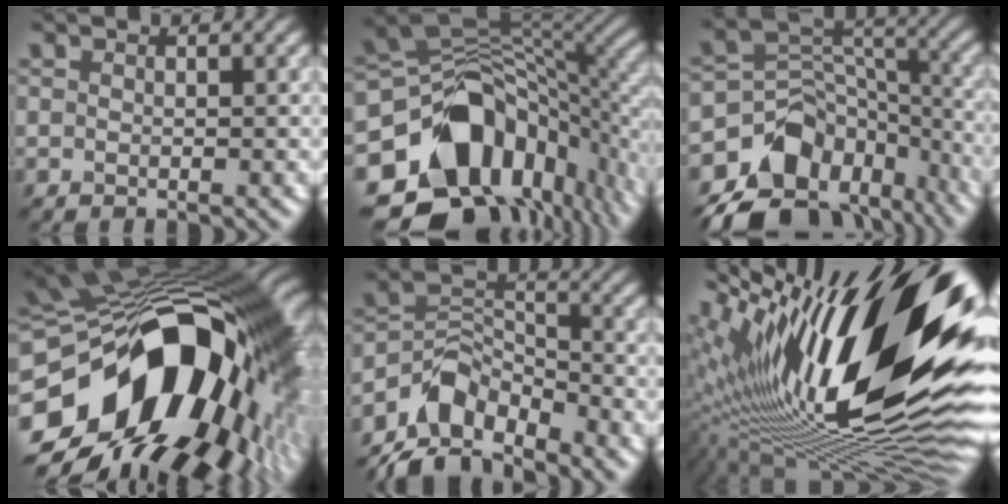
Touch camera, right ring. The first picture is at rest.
{"total": 15.8, "force": [-5.7, 10.8, 10.1], "torque": [-0.180, -0.023, -0.081]}
{"total": 12.5, "force": [-8.0, 8.3, 4.9], "torque": [-0.073, 0.010, -0.118]}
{"total": 20.3, "force": [-3.8, 12.6, 15.5], "torque": [-0.283, -0.035, -0.055]}
{"total": 6.7, "force": [-5.2, 3.2, 2.7], "torque": [-0.037, 0.002, -0.103]}
{"total": 20.7, "force": [6.2, 7.4, 18.3], "torque": [-0.293, 0.031, 0.094]}